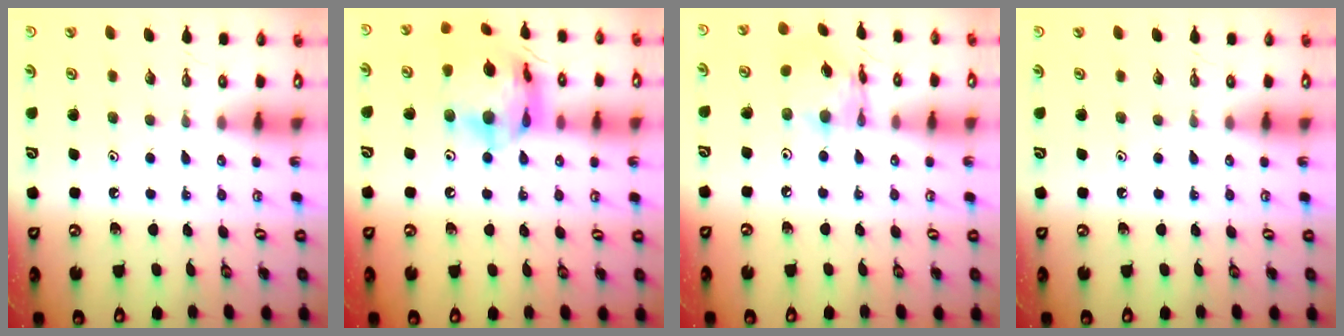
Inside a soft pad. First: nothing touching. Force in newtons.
{"total": 18.8, "press": 18.7, "slide": 1.6}
{"total": 11.1, "press": 11.1, "slide": 0.7}
{"total": 0.0}